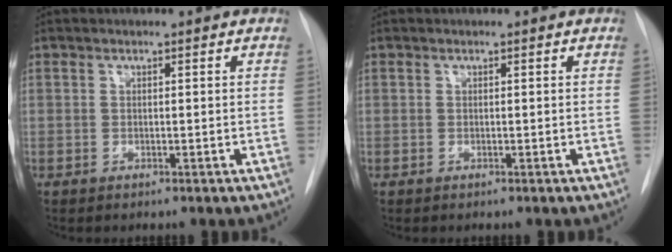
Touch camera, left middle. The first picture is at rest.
{"total": 0.0}